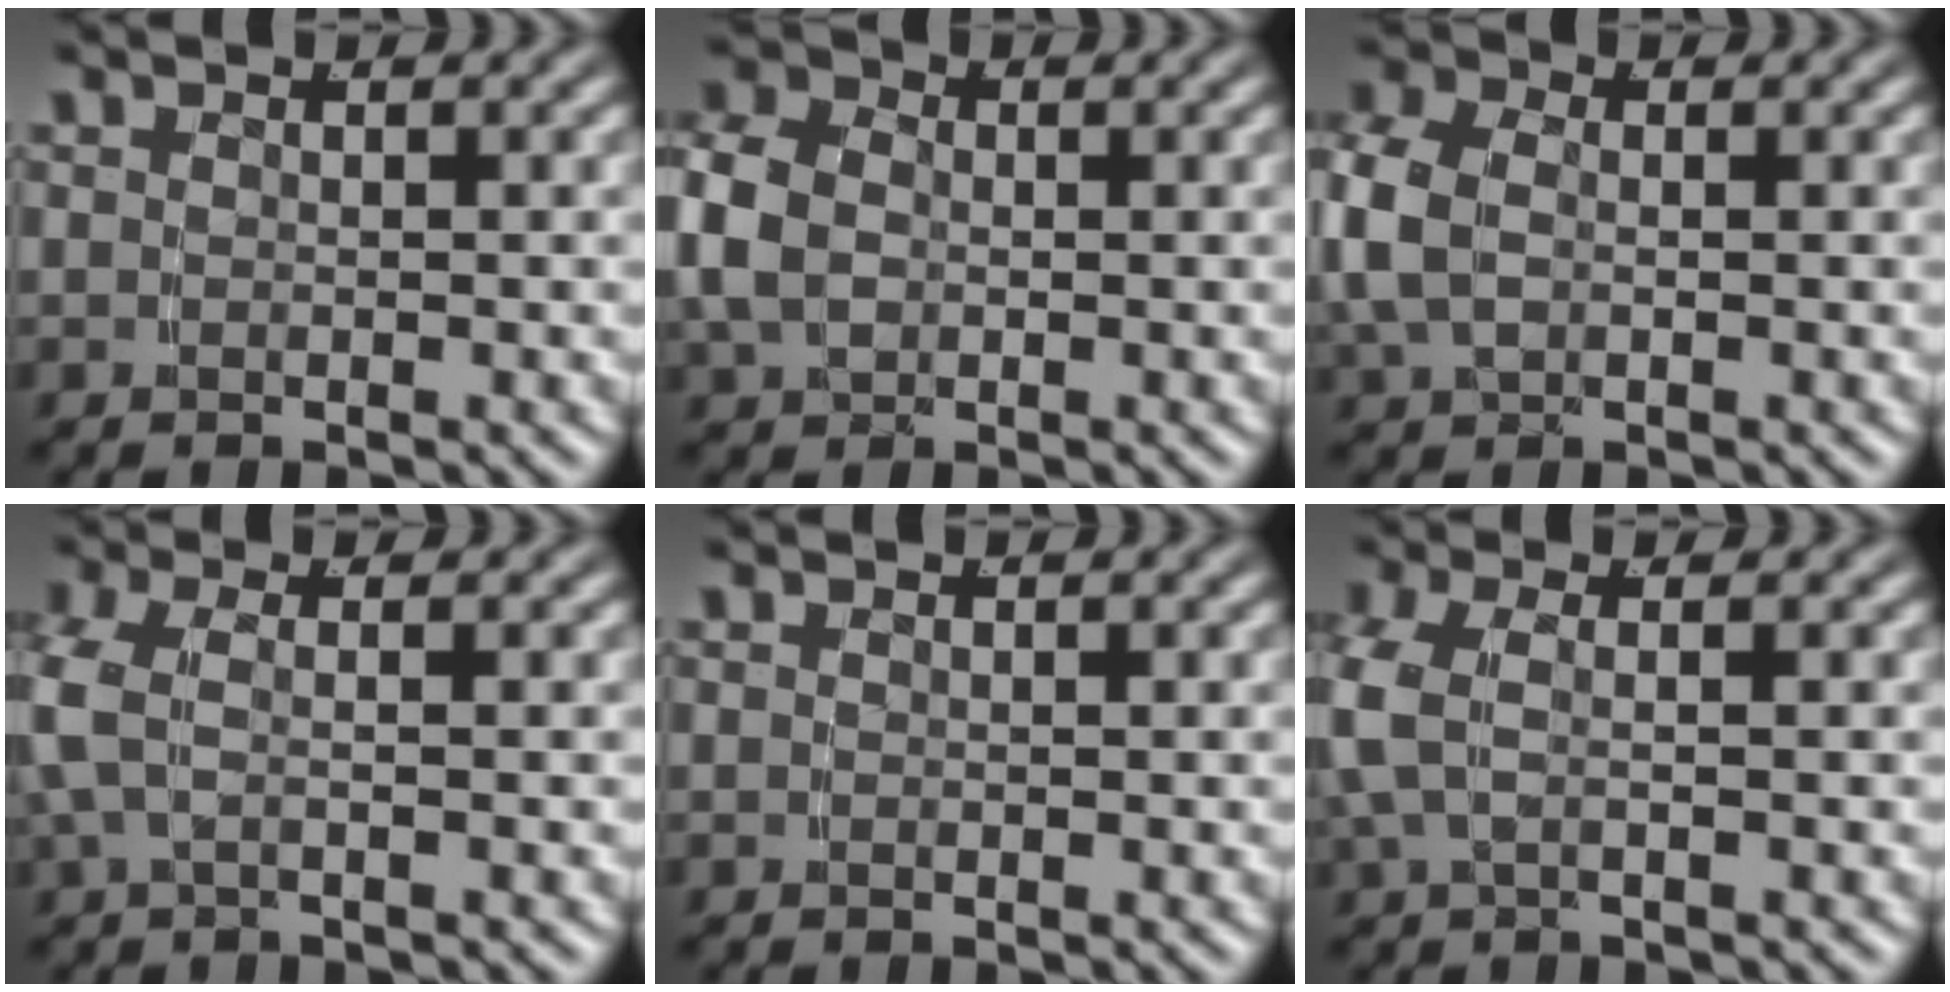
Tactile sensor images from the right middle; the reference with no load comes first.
{"total": 4.4, "force": [0.2, 3.5, 2.6], "torque": [-0.075, -0.008, 0.008]}
{"total": 3.9, "force": [0.2, 2.9, 2.6], "torque": [-0.082, -0.012, 0.015]}
{"total": 2.8, "force": [0.1, 1.2, 2.5], "torque": [-0.074, -0.007, 0.008]}
{"total": 0.0}
{"total": 3.1, "force": [0.1, 1.6, 2.7], "torque": [-0.081, -0.008, 0.010]}